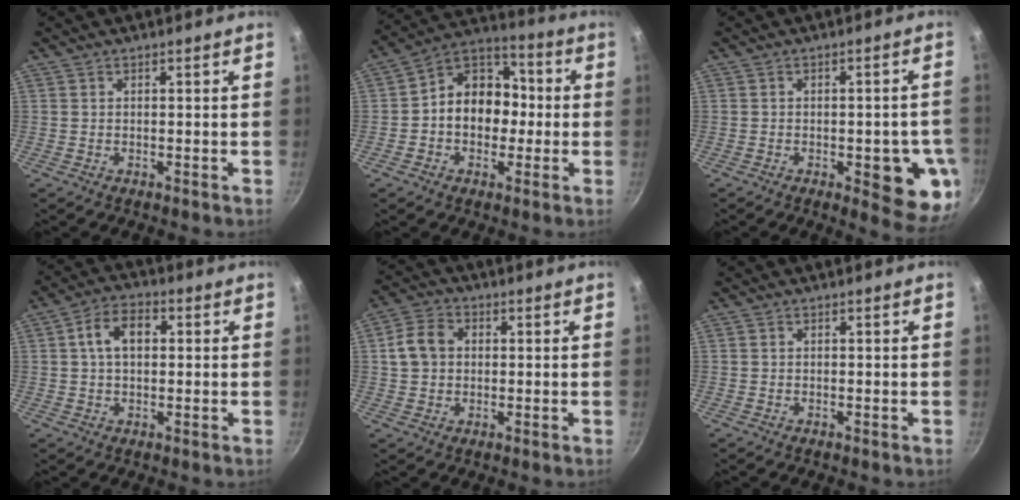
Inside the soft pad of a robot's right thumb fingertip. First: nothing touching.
{"total": 13.4, "force": [-0.7, 10.6, 8.2], "torque": [-0.074, 0.042, -0.034]}
{"total": 11.0, "force": [-2.9, 4.1, 9.8], "torque": [-0.081, 0.003, -0.033]}
{"total": 7.6, "force": [1.3, 4.9, 5.6], "torque": [-0.079, 0.019, 0.013]}
{"total": 6.8, "force": [0.8, 5.5, 3.9], "torque": [-0.056, 0.014, 0.004]}
{"total": 0.0}